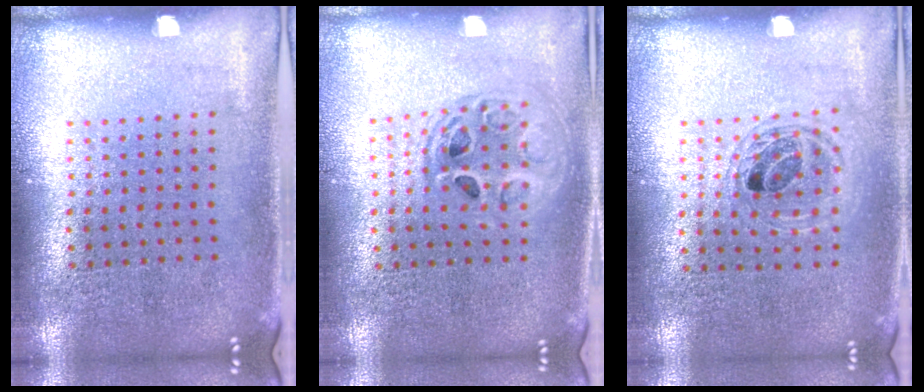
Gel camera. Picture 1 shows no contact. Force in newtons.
{"total": 1.5, "press": 1.3, "slide": 0.8}
{"total": 1.3, "press": 1.2, "slide": 0.4}